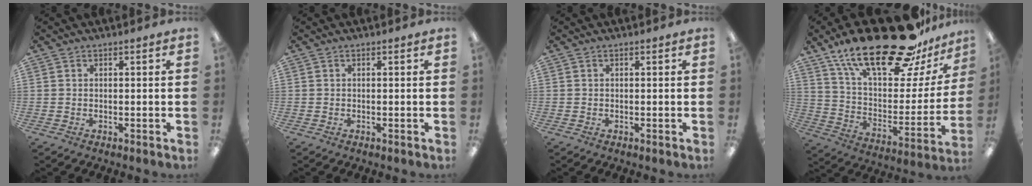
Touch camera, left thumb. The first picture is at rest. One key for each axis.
{"total": 0.0}
{"total": 0.0}
{"total": 27.8, "fx": 19.8, "fy": 9.6, "fz": 16.9, "tx": -0.271, "ty": -0.122, "tz": 0.334}